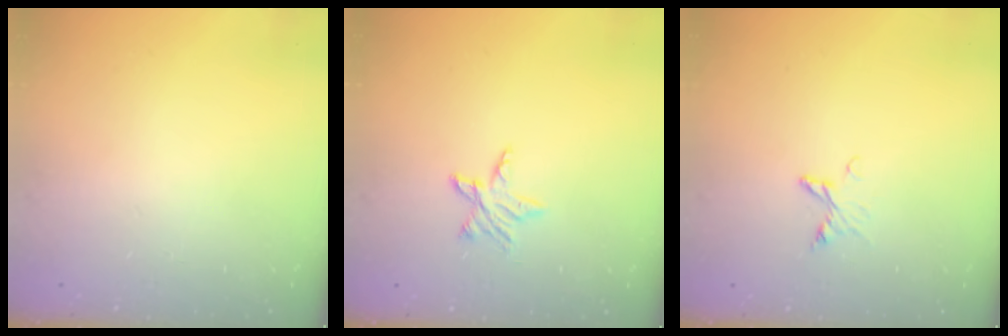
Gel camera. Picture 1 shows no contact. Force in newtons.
{"total": 4.7, "press": 4.7, "slide": 0.4}
{"total": 3.2, "press": 3.2, "slide": 0.4}